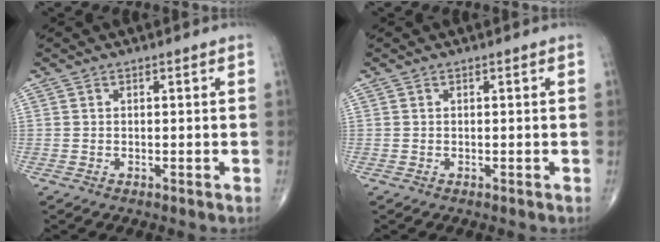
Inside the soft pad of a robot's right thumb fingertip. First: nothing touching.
{"total": 0.0}